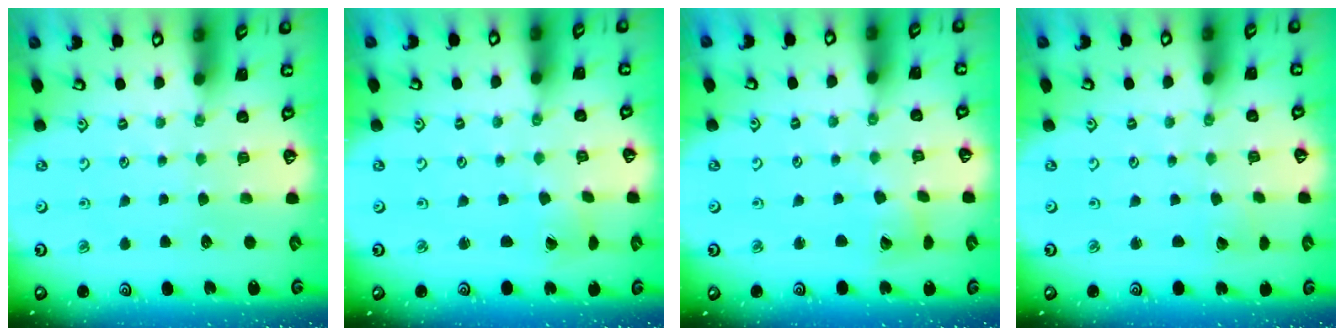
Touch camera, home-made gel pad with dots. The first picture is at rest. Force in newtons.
{"total": 1.1, "press": 1.0, "slide": 0.4}
{"total": 6.1, "press": 6.0, "slide": 0.8}
{"total": 1.3, "press": 1.3, "slide": 0.0}